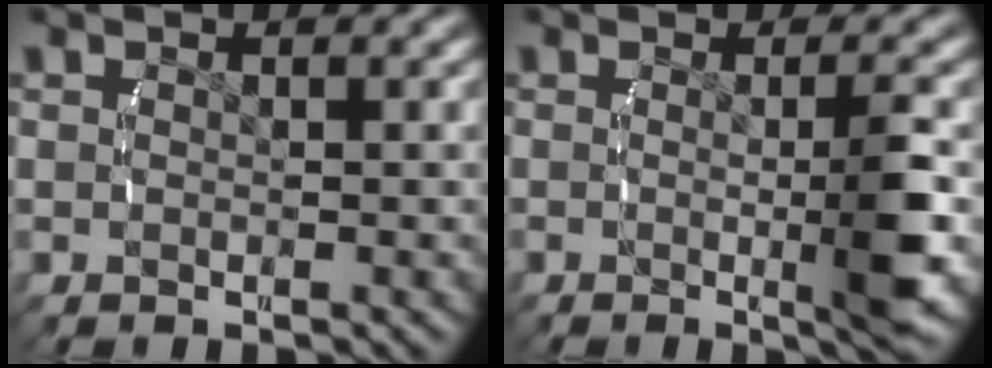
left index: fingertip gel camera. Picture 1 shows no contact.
{"total": 4.4, "force": [-0.8, 0.1, 4.3], "torque": [-0.069, -0.012, -0.011]}